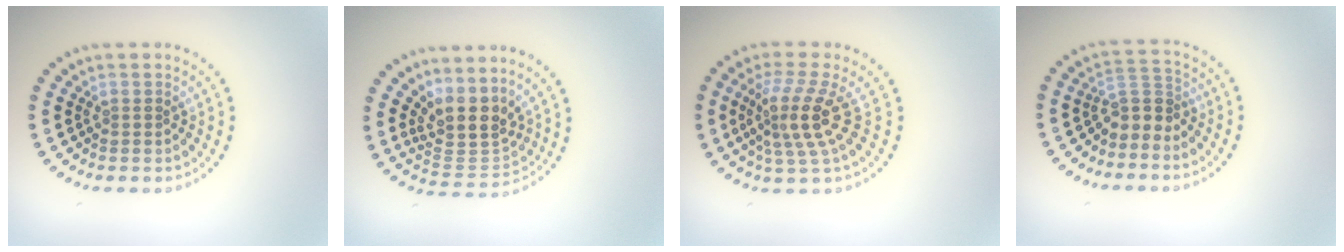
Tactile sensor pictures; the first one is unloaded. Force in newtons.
{"total": 4.1, "press": 3.2, "slide": 2.6}
{"total": 4.1, "press": 3.1, "slide": 2.7}
{"total": 2.8, "press": 2.1, "slide": 1.9}